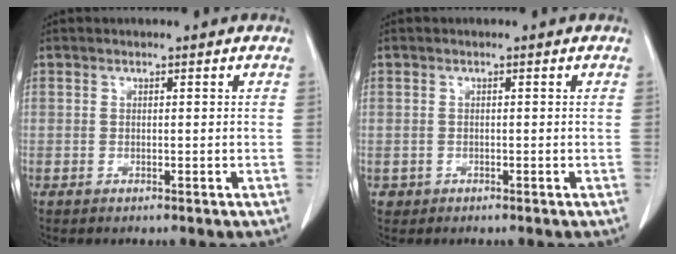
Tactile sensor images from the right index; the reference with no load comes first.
{"total": 1.0, "force": [-0.4, 0.9, -0.1], "torque": [-0.001, 0.007, -0.007]}